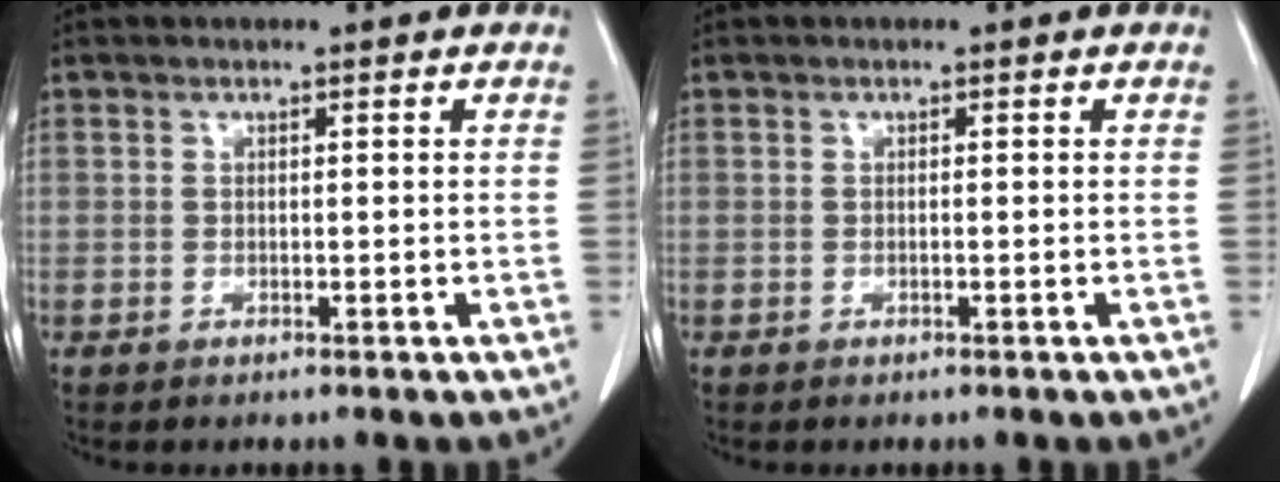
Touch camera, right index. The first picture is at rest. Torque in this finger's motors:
{"motor_torque": [-0.10, 0.06, -0.02, 0.01]}